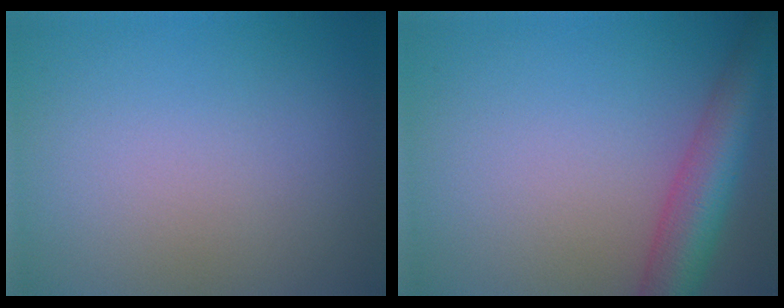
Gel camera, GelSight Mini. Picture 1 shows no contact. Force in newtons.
{"total": 6.2, "press": 6.2, "slide": 0.2}